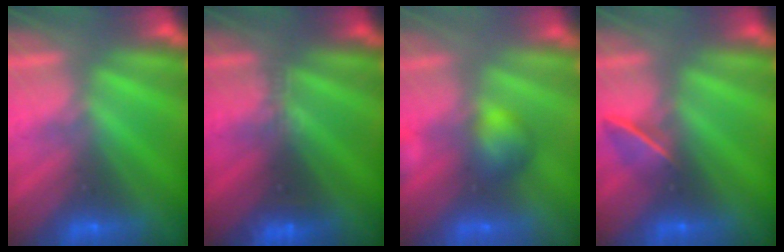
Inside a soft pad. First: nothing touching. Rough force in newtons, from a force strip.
{"total": 2.9}
{"total": 2.9}
{"total": 2.0}